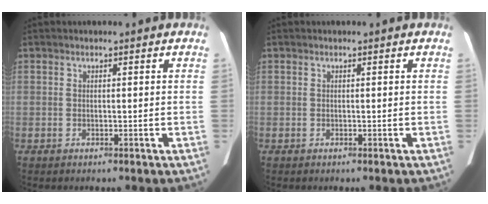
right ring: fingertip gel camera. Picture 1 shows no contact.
{"total": 0.0}